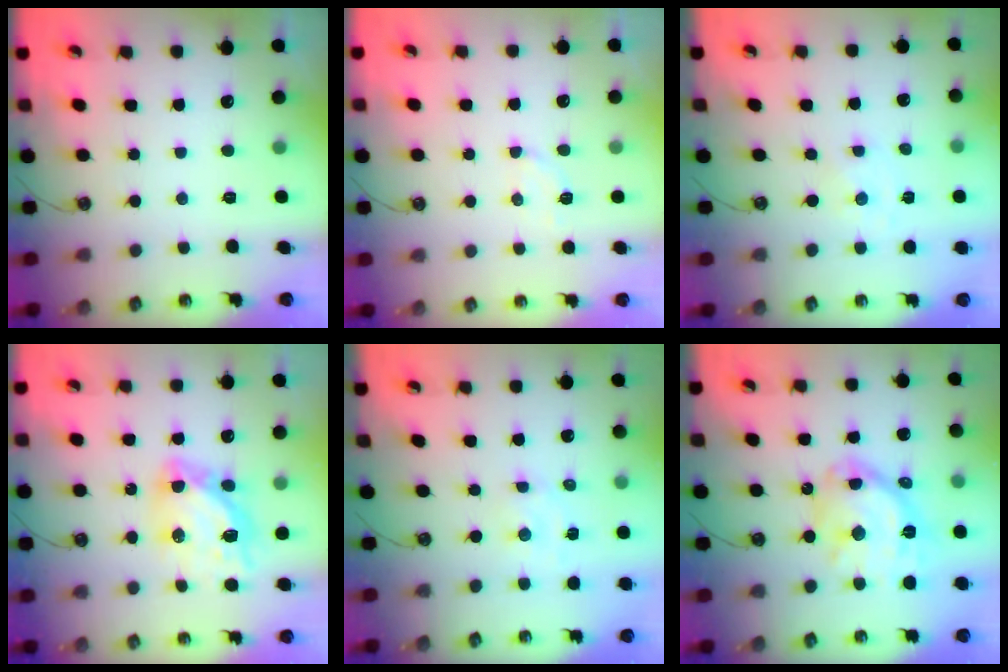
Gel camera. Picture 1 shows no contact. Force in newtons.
{"total": 3.0, "press": 2.8, "slide": 1.1}
{"total": 0.0}
{"total": 12.7, "press": 12.7, "slide": 1.4}
{"total": 1.9, "press": 1.9, "slide": 0.3}
{"total": 17.6, "press": 17.5, "slide": 1.7}